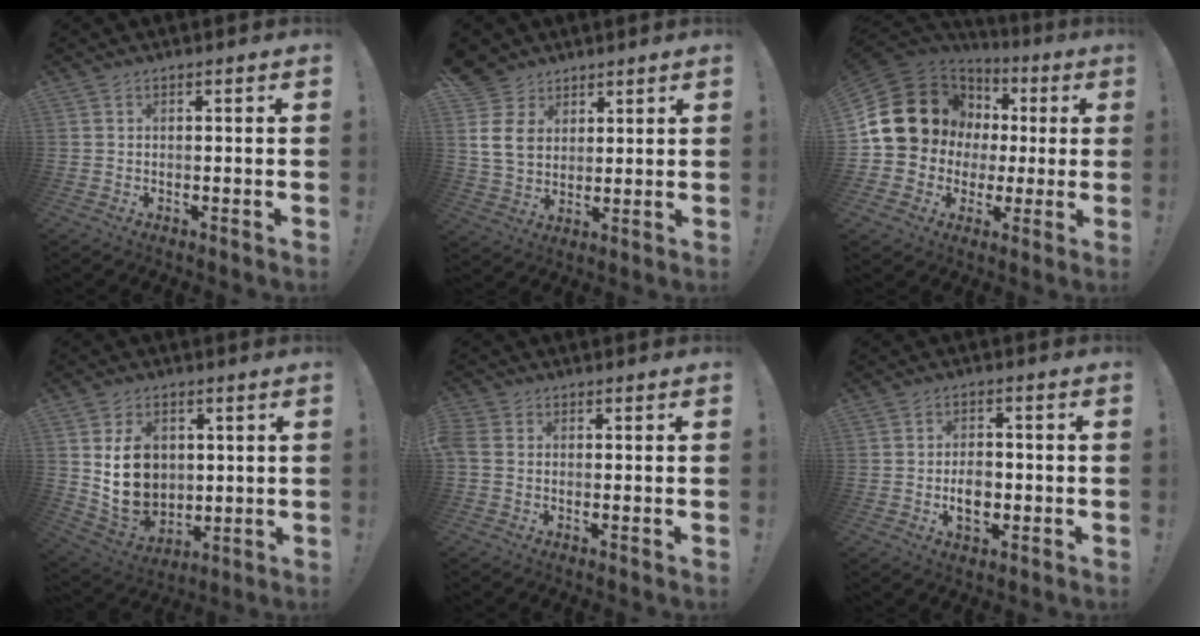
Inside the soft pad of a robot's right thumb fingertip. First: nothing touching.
{"total": 11.5, "force": [4.6, 9.2, 5.1], "torque": [-0.084, -0.024, 0.096]}
{"total": 18.8, "force": [5.4, 16.1, 8.2], "torque": [-0.133, -0.032, 0.138]}
{"total": 14.0, "force": [3.3, 11.2, 7.8], "torque": [-0.133, -0.025, 0.069]}
{"total": 2.9, "force": [0.1, 2.1, 2.0], "torque": [-0.051, 0.001, 0.001]}
{"total": 6.7, "force": [-1.7, 5.2, 4.0], "torque": [-0.053, 0.004, -0.032]}